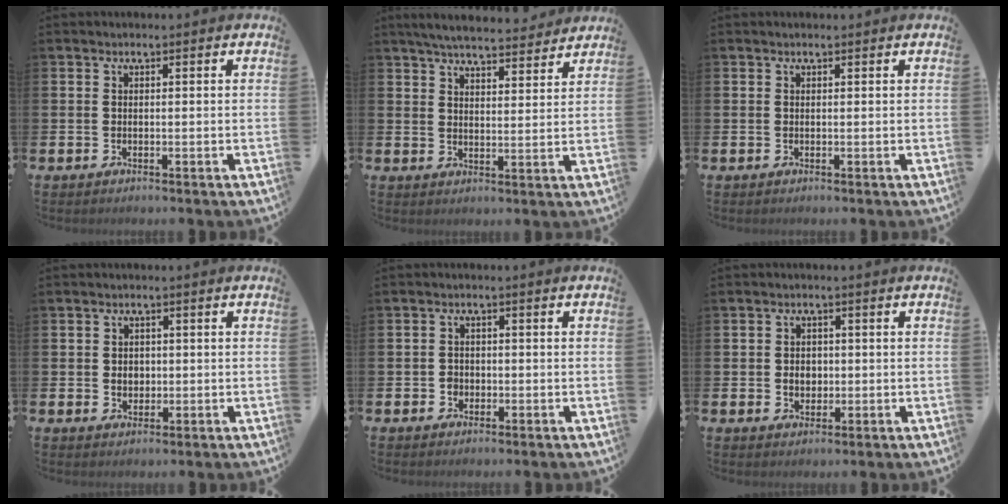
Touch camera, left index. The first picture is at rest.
{"total": 5.8, "force": [5.6, 0.7, 1.3], "torque": [-0.030, -0.035, 0.096]}
{"total": 0.0}
{"total": 2.0, "force": [0.3, 1.7, 0.9], "torque": [-0.002, 0.003, -0.001]}
{"total": 1.5, "force": [-0.5, 1.4, 0.3], "torque": [-0.007, 0.004, -0.012]}
{"total": 2.3, "force": [0.0, 2.0, 1.1], "torque": [-0.008, 0.002, -0.008]}